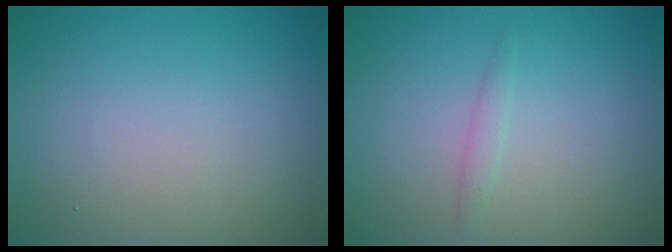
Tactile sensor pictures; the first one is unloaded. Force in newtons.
{"total": 0.8, "press": 0.8, "slide": 0.1}